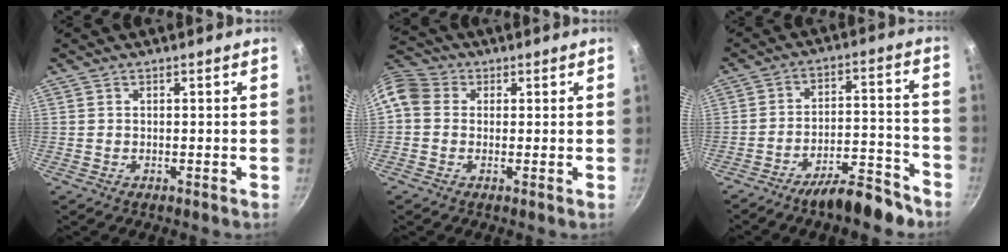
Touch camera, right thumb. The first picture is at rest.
{"total": 9.0, "force": [1.0, 7.7, 4.6], "torque": [-0.090, 0.024, 0.002]}
{"total": 11.3, "force": [-8.7, 3.4, 6.4], "torque": [-0.075, 0.087, -0.130]}